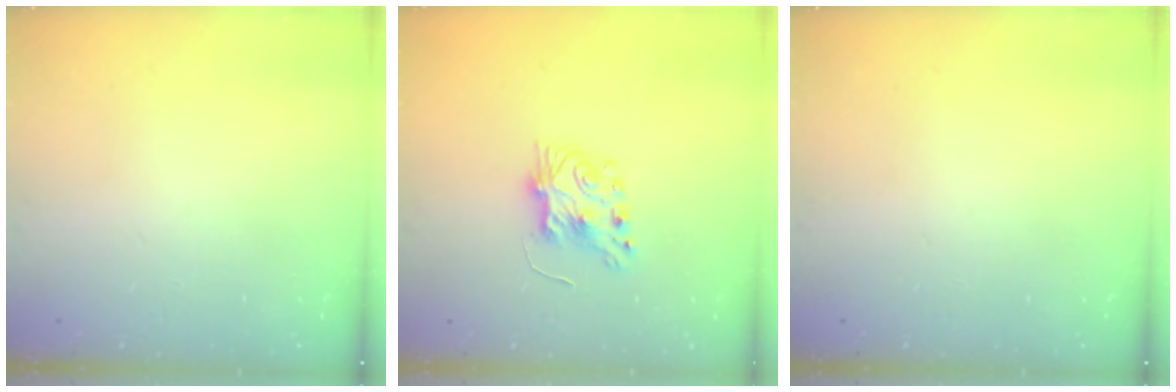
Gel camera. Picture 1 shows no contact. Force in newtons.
{"total": 7.0, "press": 7.0, "slide": 0.3}
{"total": 0.0}